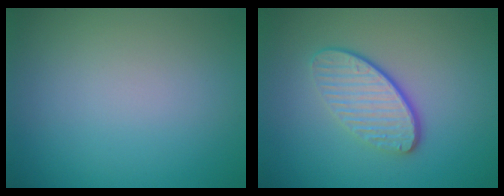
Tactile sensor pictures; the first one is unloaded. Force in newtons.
{"total": 4.0, "press": 3.0, "slide": 2.7}